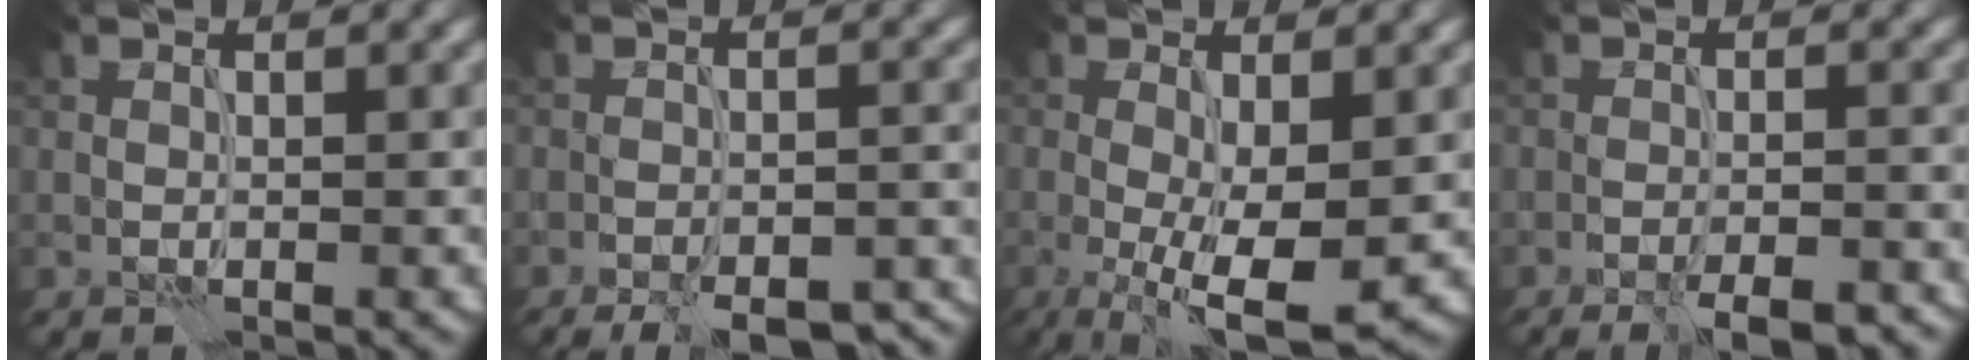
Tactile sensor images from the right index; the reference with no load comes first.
{"total": 8.6, "force": [-7.3, 2.3, 4.1], "torque": [-0.044, -0.001, -0.088]}
{"total": 7.4, "force": [-1.5, 2.0, 6.9], "torque": [-0.122, -0.019, -0.022]}
{"total": 5.6, "force": [-4.1, 1.2, 3.5], "torque": [-0.039, 0.001, -0.053]}